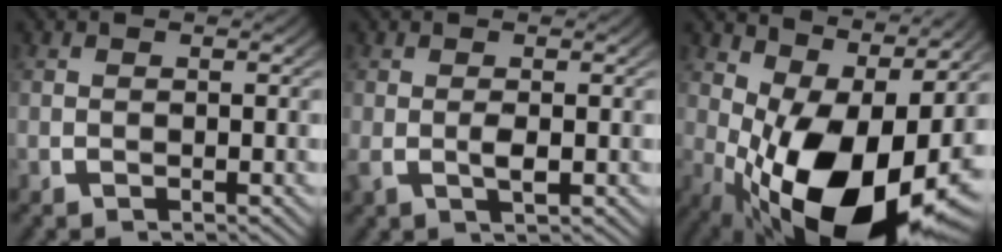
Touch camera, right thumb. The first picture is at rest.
{"total": 1.6, "force": [0.2, 0.6, 1.4], "torque": [-0.030, -0.002, 0.005]}
{"total": 15.5, "force": [-1.7, 8.3, 12.9], "torque": [-0.219, -0.064, 0.008]}